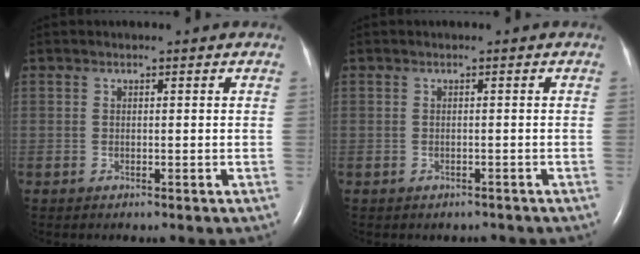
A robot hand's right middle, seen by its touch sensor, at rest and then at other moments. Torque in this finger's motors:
{"motor_torque": [-0.16, 0.16, -0.03, 0.02]}